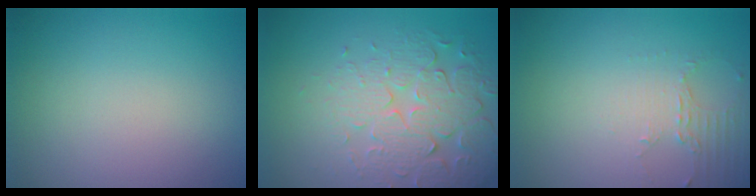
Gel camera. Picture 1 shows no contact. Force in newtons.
{"total": 5.1, "press": 4.4, "slide": 2.6}
{"total": 2.0, "press": 1.5, "slide": 1.4}